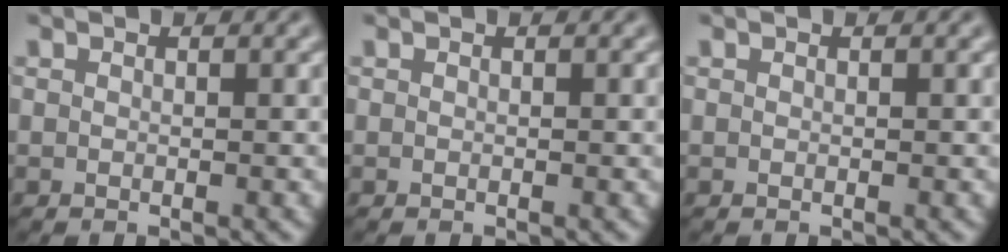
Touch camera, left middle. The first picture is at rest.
{"total": 0.0}
{"total": 0.0}